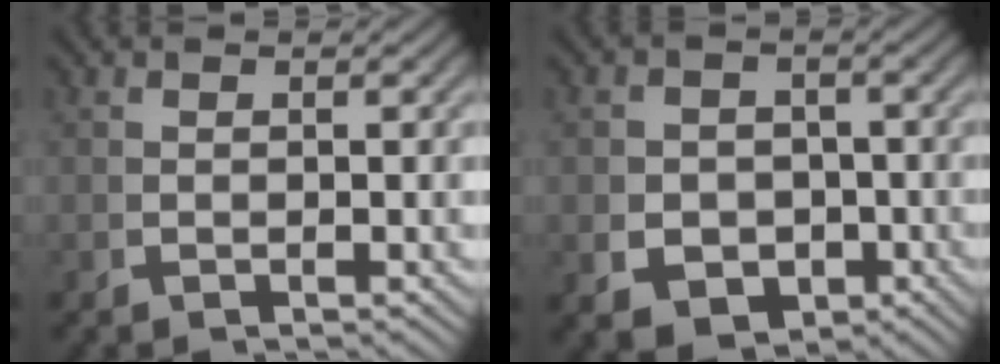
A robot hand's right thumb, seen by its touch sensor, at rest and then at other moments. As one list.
[{"total": 6.9, "force": [-2.8, 5.6, 3.0], "torque": [-0.053, -0.032, -0.030]}]